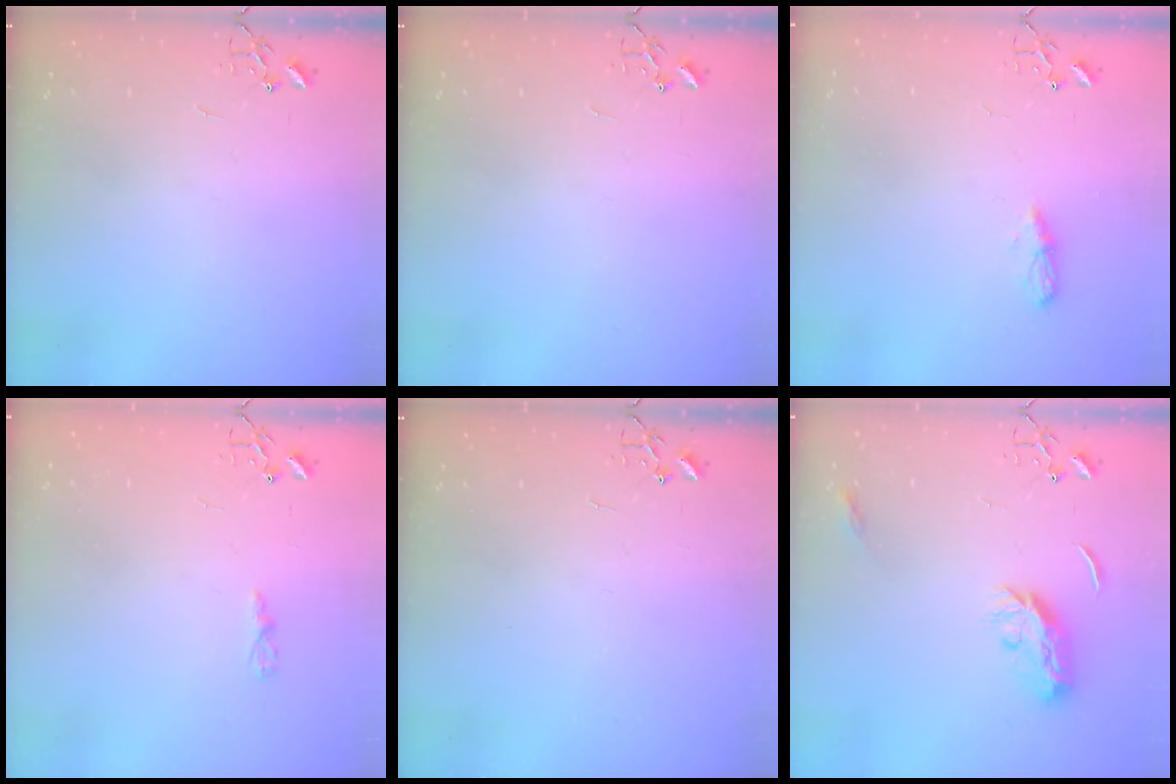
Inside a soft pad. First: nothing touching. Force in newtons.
{"total": 0.0}
{"total": 5.1, "press": 5.1, "slide": 0.5}
{"total": 3.2, "press": 3.1, "slide": 0.4}
{"total": 0.0}
{"total": 9.9, "press": 9.9, "slide": 0.3}